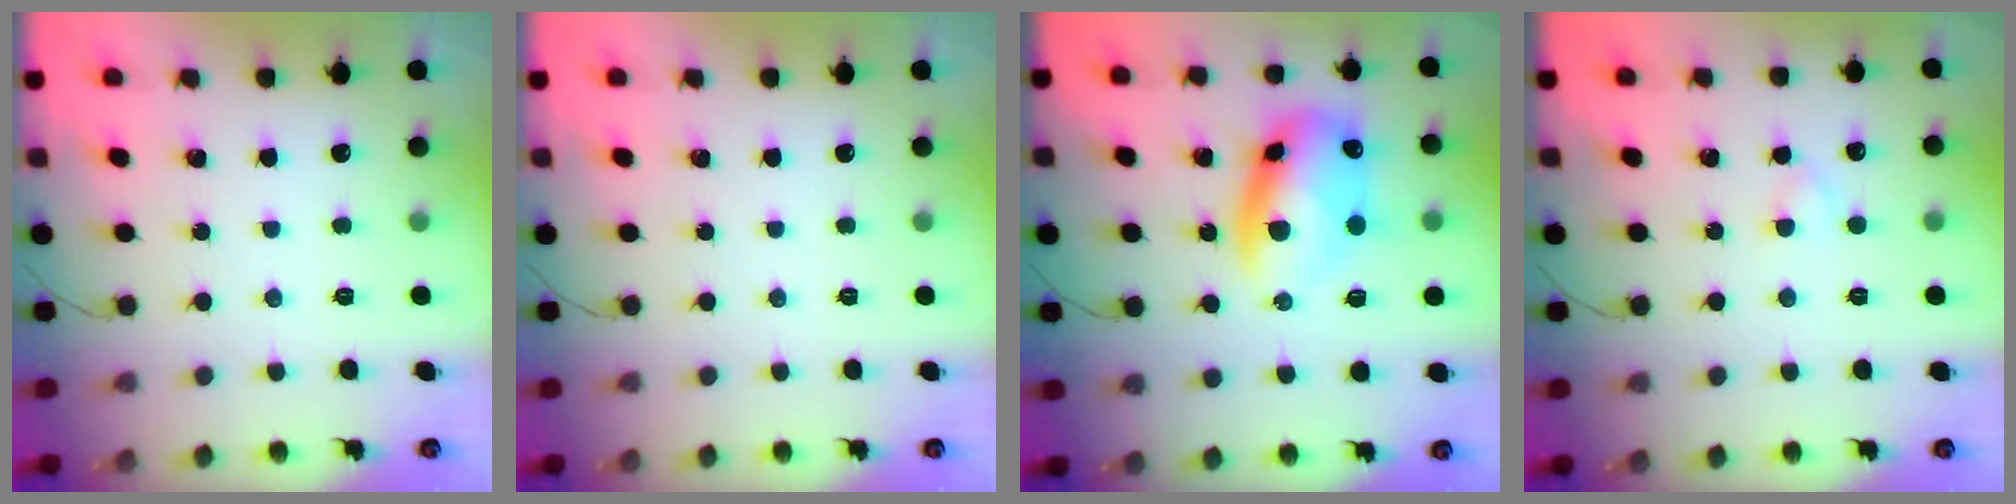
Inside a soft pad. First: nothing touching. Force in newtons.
{"total": 0.0}
{"total": 13.7, "press": 13.5, "slide": 2.1}
{"total": 2.0, "press": 1.8, "slide": 0.9}